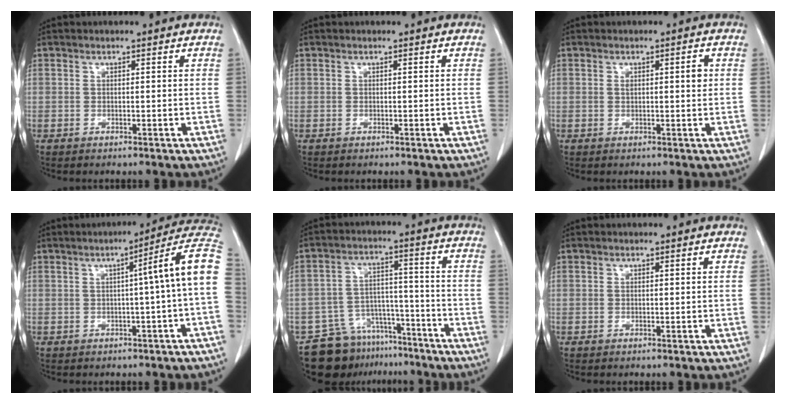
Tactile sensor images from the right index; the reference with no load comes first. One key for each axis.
{"total": 0.0}
{"total": 2.3, "fx": 0.6, "fy": 0.6, "fz": 2.2, "tx": -0.035, "ty": 0.004, "tz": 0.011}
{"total": 9.8, "fx": 0.5, "fy": -1.1, "fz": 9.7, "tx": -0.115, "ty": 0.029, "tz": -0.003}
{"total": 10.6, "fx": -8.2, "fy": 6.3, "fz": 1.9, "tx": -0.025, "ty": 0.043, "tz": -0.132}
{"total": 0.0}